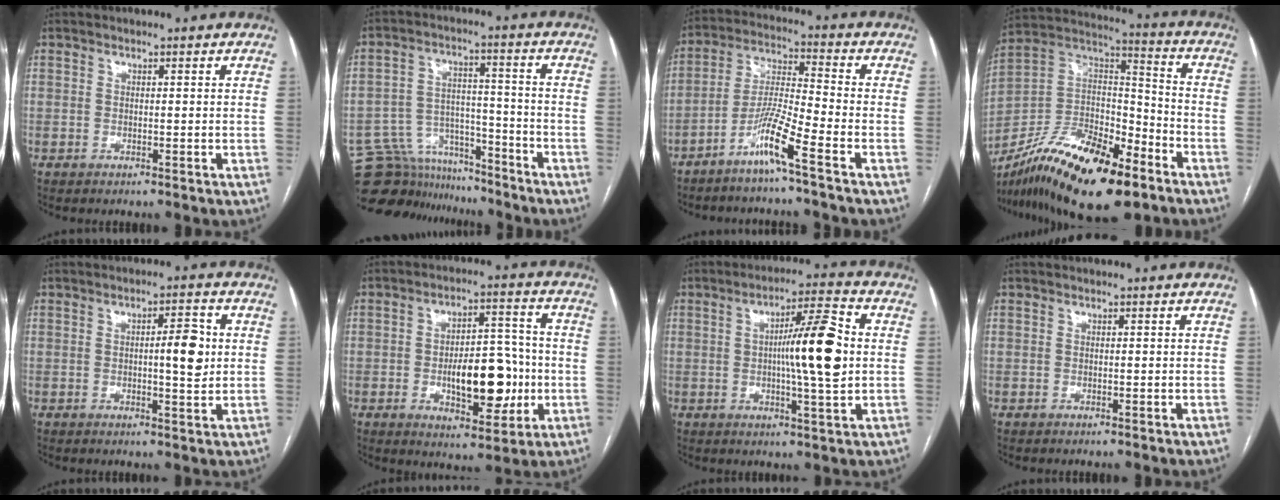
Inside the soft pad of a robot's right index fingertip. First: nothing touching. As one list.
[{"total": 11.9, "force": [-11.1, 4.4, 0.1], "torque": [-0.001, 0.046, -0.180]}, {"total": 7.9, "force": [-5.1, -0.8, 6.0], "torque": [-0.125, -0.007, -0.105]}, {"total": 22.7, "force": [-15.0, 7.2, 15.4], "torque": [-0.279, 0.005, -0.261]}, {"total": 5.4, "force": [0.4, 1.2, 5.2], "torque": [-0.075, 0.008, 0.005]}, {"total": 12.3, "force": [-2.2, 5.2, 11.0], "torque": [-0.164, 0.016, -0.025]}, {"total": 11.2, "force": [0.6, 1.2, 11.1], "torque": [-0.177, 0.011, 0.006]}, {"total": 0.0}]